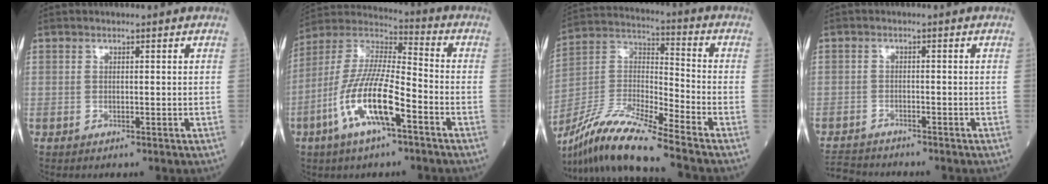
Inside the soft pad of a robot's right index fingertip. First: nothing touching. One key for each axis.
{"total": 14.4, "fx": -5.8, "fy": 3.3, "fz": 12.7, "tx": -0.260, "ty": -0.002, "tz": -0.113}
{"total": 16.2, "fx": -13.8, "fy": -0.7, "fz": 8.4, "tx": -0.171, "ty": -0.004, "tz": -0.261}
{"total": 4.6, "fx": -4.5, "fy": 0.8, "fz": 0.0, "tx": 0.000, "ty": -0.015, "tz": -0.084}